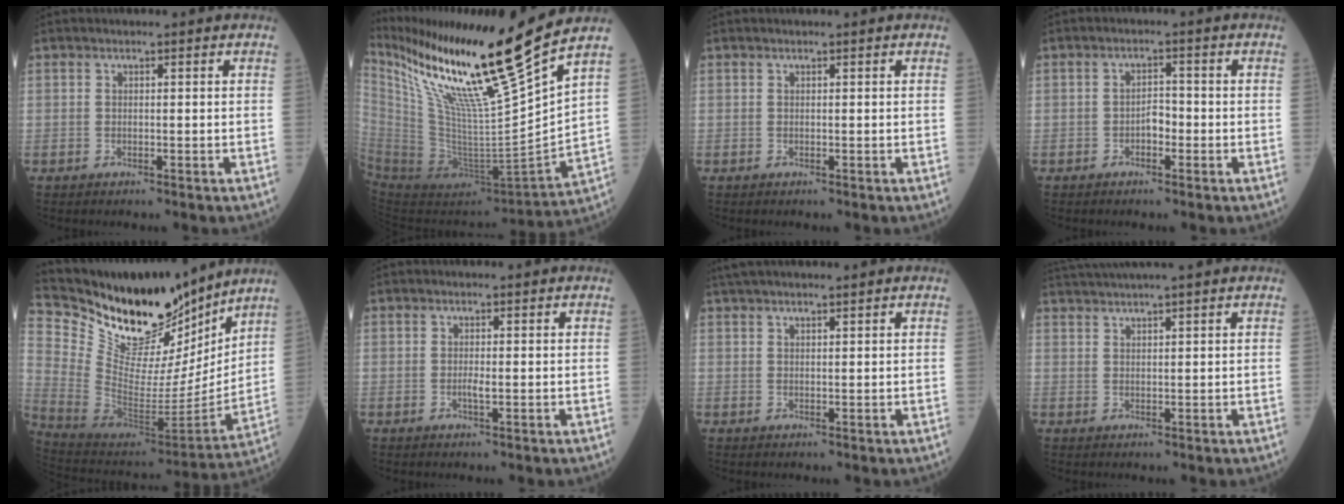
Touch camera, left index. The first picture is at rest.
{"total": 25.7, "force": [18.3, -1.6, 18.0], "torque": [-0.316, -0.052, 0.328]}
{"total": 0.0}
{"total": 2.1, "force": [-0.9, 1.1, 1.6], "torque": [-0.019, 0.006, -0.020]}
{"total": 22.2, "force": [19.1, 6.2, 9.6], "torque": [-0.171, -0.025, 0.331]}
{"total": 1.1, "force": [-0.2, 0.1, 1.0], "torque": [-0.020, -0.003, -0.004]}
{"total": 5.7, "force": [4.8, 0.2, 3.0], "torque": [-0.047, 0.033, 0.082]}
{"total": 5.8, "force": [5.1, -1.0, 2.7], "torque": [-0.043, 0.030, 0.086]}